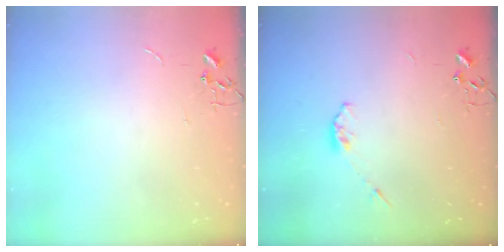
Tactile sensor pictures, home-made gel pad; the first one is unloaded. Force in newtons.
{"total": 3.6, "press": 3.6, "slide": 0.6}